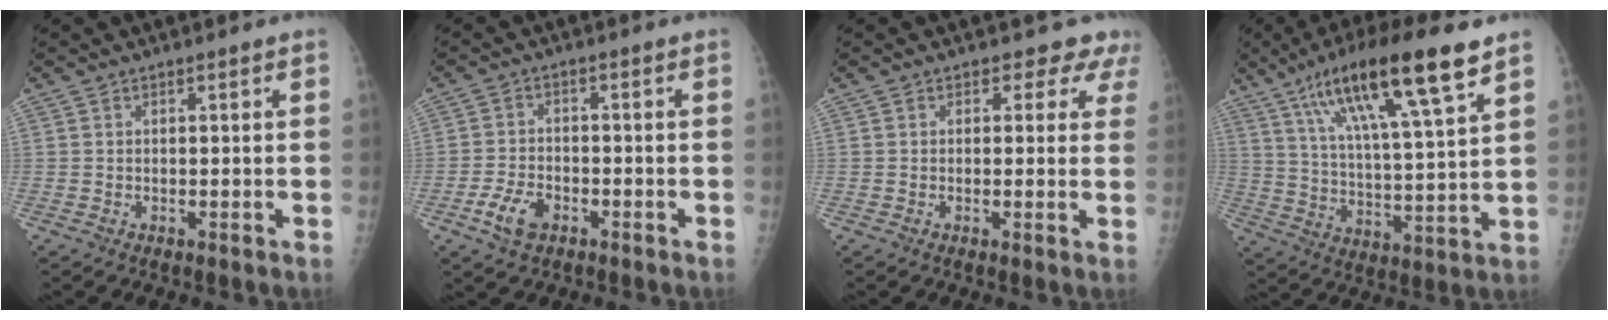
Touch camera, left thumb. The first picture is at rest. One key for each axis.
{"total": 5.5, "fx": -2.8, "fy": 3.4, "fz": 3.4, "tx": -0.063, "ty": 0.011, "tz": -0.051}
{"total": 4.3, "fx": 3.3, "fy": 2.7, "fz": 0.3, "tx": 0.032, "ty": -0.015, "tz": 0.014}
{"total": 19.6, "fx": 11.5, "fy": 3.2, "fz": 15.6, "tx": -0.261, "ty": -0.030, "tz": 0.202}